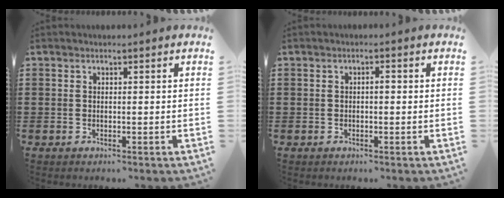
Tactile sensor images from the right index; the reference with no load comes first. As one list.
[{"total": 1.0, "force": [-0.1, 0.3, 1.0], "torque": [-0.019, 0.000, -0.003]}]